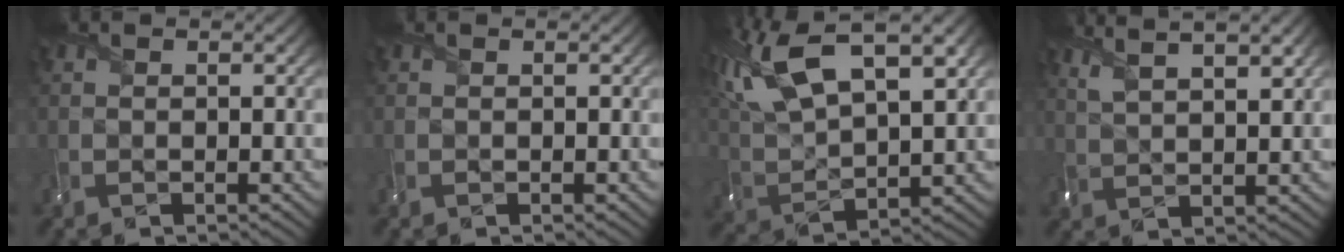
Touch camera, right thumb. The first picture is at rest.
{"total": 0.0}
{"total": 14.7, "force": [8.0, 5.9, 10.8], "torque": [-0.253, 0.023, 0.146]}
{"total": 7.8, "force": [5.3, 2.1, 5.3], "torque": [-0.091, 0.023, 0.077]}